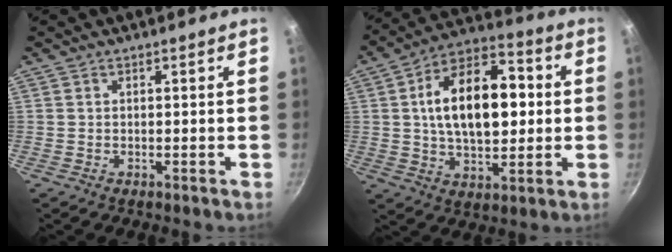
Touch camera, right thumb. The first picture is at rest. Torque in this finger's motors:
{"motor_torque": [-0.62, 1.51, 0.87, 0.79, 0.18]}